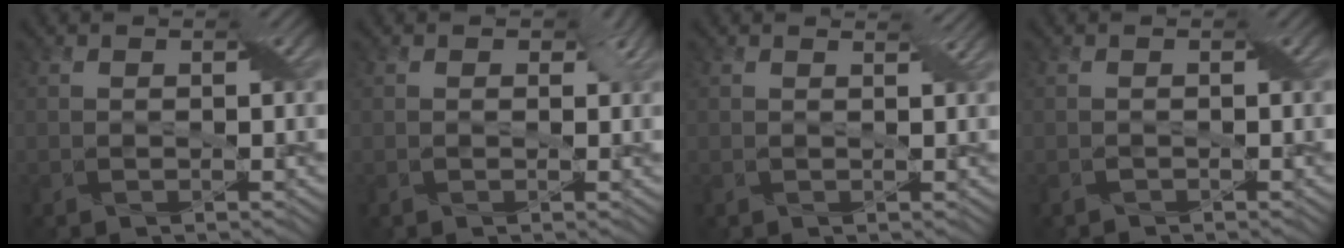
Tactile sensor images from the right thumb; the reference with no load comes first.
{"total": 1.8, "force": [0.5, 1.5, 0.9], "torque": [-0.017, -0.004, 0.003]}
{"total": 1.1, "force": [1.0, 0.1, 0.5], "torque": [-0.014, -0.003, 0.018]}
{"total": 0.6, "force": [-0.6, 0.2, 0.0], "torque": [0.000, 0.000, -0.009]}